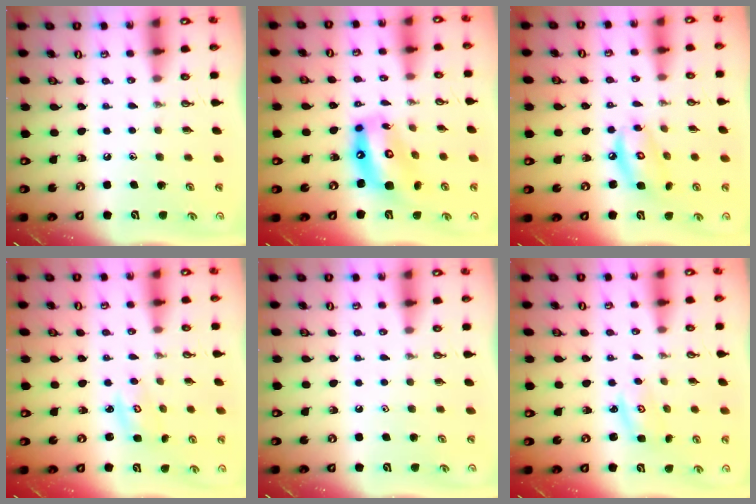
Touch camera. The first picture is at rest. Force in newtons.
{"total": 15.2, "press": 15.1, "slide": 1.7}
{"total": 8.9, "press": 8.9, "slide": 0.7}
{"total": 2.8, "press": 2.8, "slide": 0.3}
{"total": 0.6, "press": 0.6, "slide": 0.0}
{"total": 2.7, "press": 2.7, "slide": 0.4}